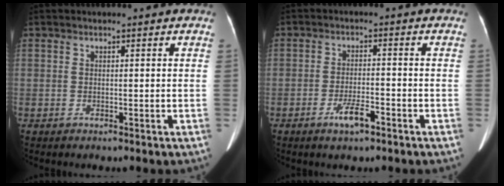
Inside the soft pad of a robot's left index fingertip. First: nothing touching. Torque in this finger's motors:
{"motor_torque": [0.60, 0.52, 0.29, 0.01]}